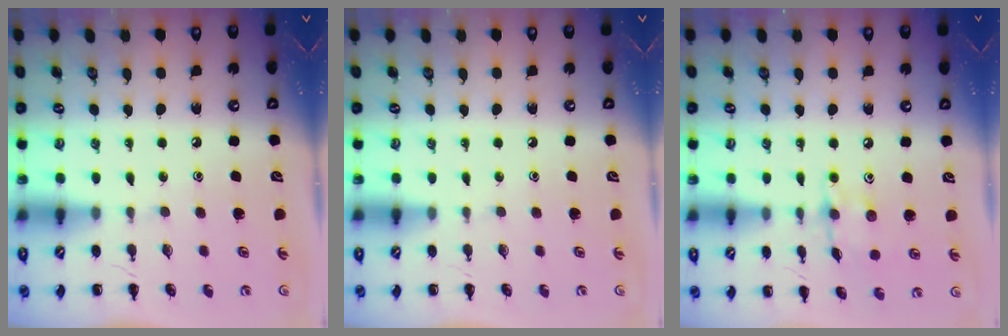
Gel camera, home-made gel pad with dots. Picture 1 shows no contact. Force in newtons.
{"total": 0.0}
{"total": 7.6, "press": 7.6, "slide": 0.8}